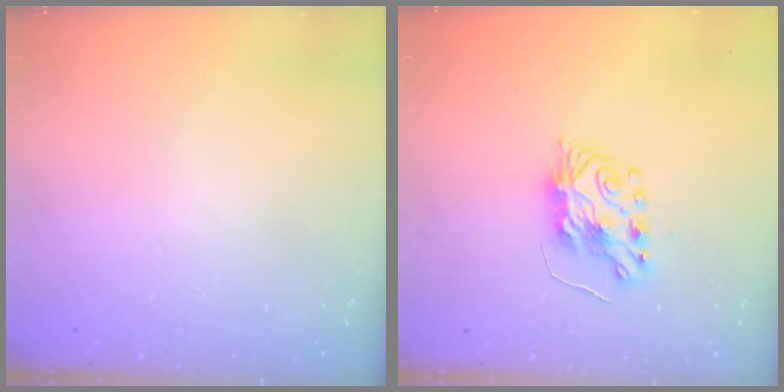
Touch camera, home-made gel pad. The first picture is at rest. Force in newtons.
{"total": 7.5, "press": 7.5, "slide": 0.6}